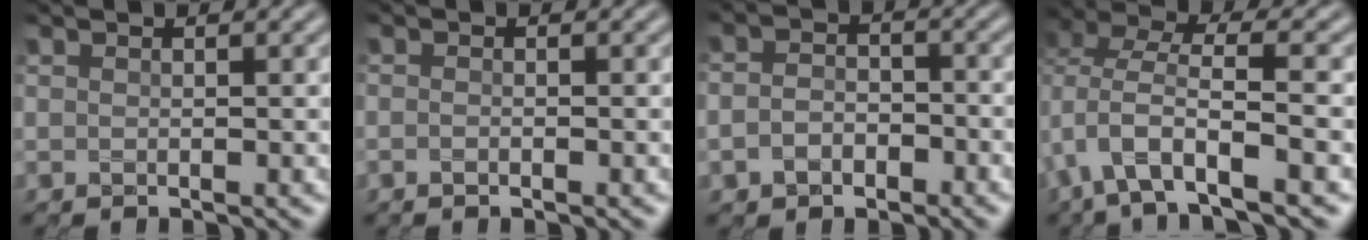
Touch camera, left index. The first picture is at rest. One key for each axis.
{"total": 0.7, "fx": -0.3, "fy": 0.3, "fz": 0.6, "tx": -0.008, "ty": -0.002, "tz": -0.007}
{"total": 2.8, "fx": -1.2, "fy": 2.0, "fz": 1.6, "tx": -0.033, "ty": 0.001, "tz": -0.028}
{"total": 7.2, "fx": -2.1, "fy": 3.1, "fz": 6.2, "tx": -0.119, "ty": 0.008, "tz": -0.043}